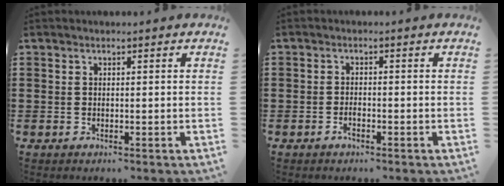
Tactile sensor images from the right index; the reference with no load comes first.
{"total": 1.3, "force": [-0.8, 0.5, 0.9], "torque": [-0.020, -0.006, -0.014]}